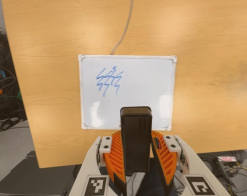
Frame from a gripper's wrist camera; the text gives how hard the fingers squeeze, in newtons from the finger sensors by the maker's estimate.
{"total": 6.1, "left": 5.2, "right": 7.0}